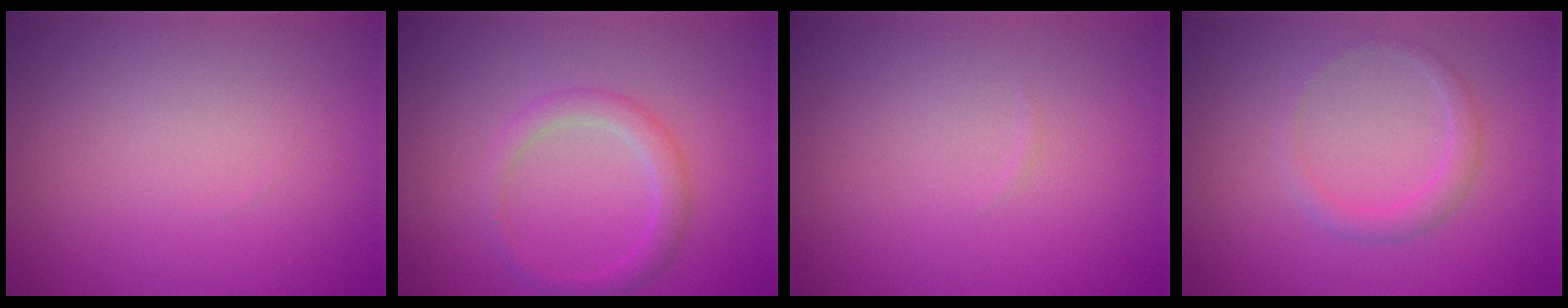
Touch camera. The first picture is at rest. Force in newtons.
{"total": 2.0, "press": 2.0, "slide": 0.0}
{"total": 0.0}
{"total": 1.5, "press": 1.5, "slide": 0.1}